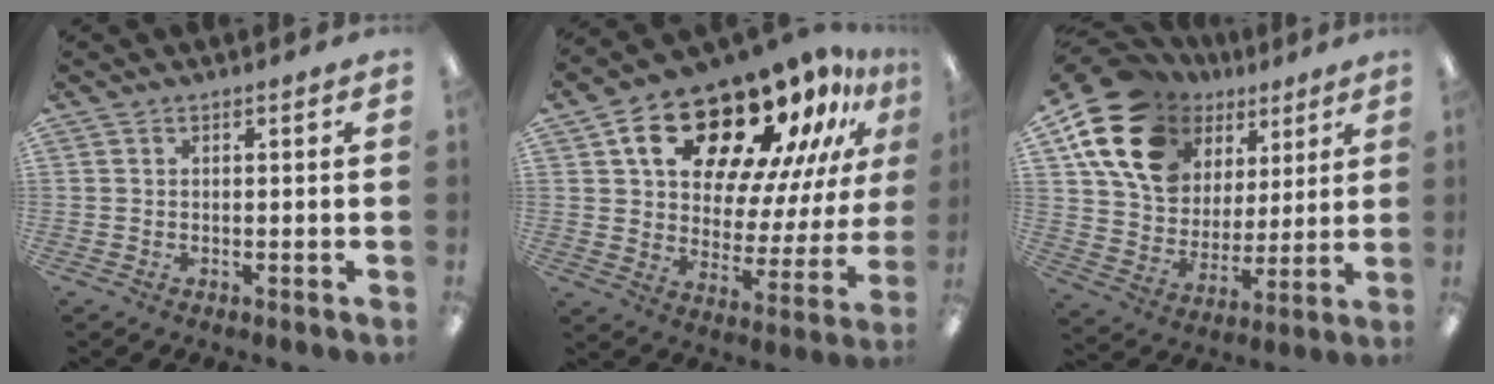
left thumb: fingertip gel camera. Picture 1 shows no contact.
{"total": 21.7, "force": [15.4, 9.9, 11.8], "torque": [-0.188, -0.104, 0.259]}
{"total": 20.0, "force": [10.3, 14.3, 9.6], "torque": [-0.193, -0.036, 0.196]}